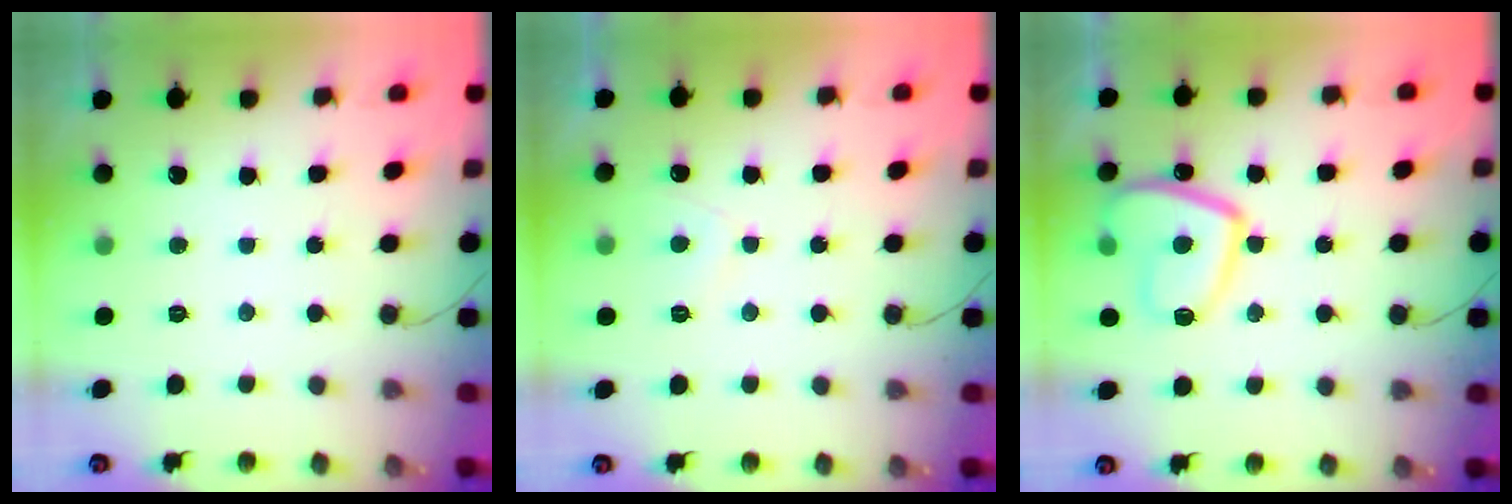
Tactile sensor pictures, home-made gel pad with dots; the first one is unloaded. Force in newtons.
{"total": 2.2, "press": 2.2, "slide": 0.5}
{"total": 13.2, "press": 13.2, "slide": 1.5}